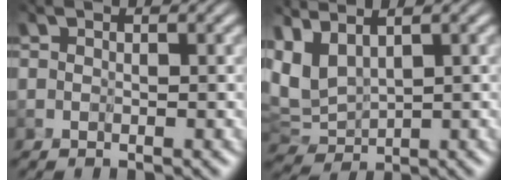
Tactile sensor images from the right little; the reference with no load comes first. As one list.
[{"total": 4.8, "force": [1.7, 2.4, 3.8], "torque": [-0.123, -0.002, 0.046]}]